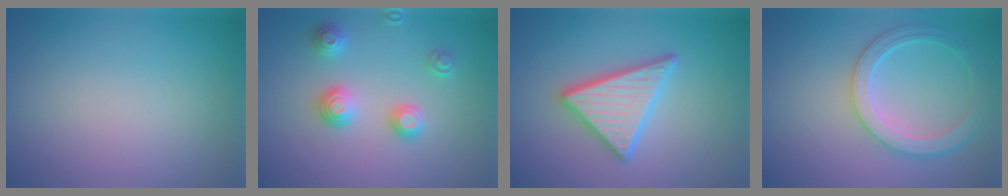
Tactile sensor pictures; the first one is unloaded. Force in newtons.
{"total": 2.8, "press": 2.7, "slide": 0.8}
{"total": 4.8, "press": 4.8, "slide": 0.7}
{"total": 5.1, "press": 4.0, "slide": 3.1}